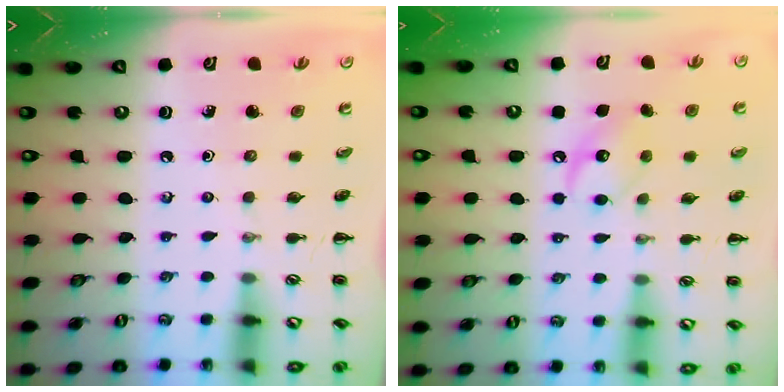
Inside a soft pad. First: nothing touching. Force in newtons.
{"total": 9.6, "press": 9.6, "slide": 1.0}